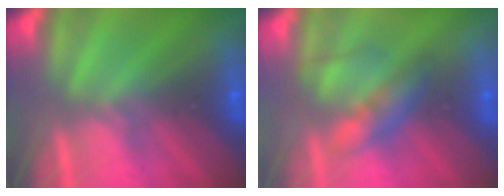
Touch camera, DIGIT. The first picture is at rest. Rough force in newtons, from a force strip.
{"total": 2.3}